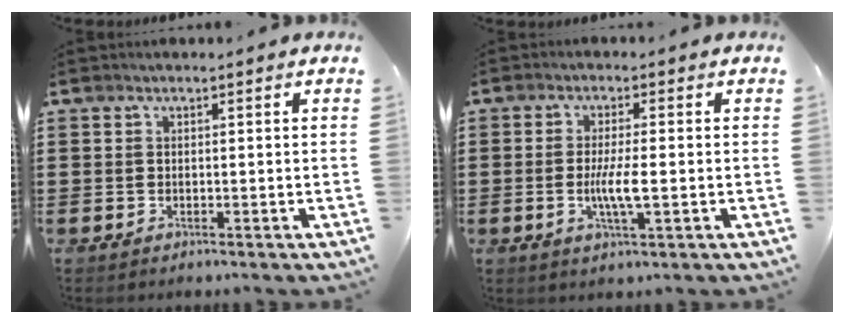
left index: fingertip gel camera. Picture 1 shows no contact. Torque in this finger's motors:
{"motor_torque": [1.19, 0.21, 0.37, 0.09]}